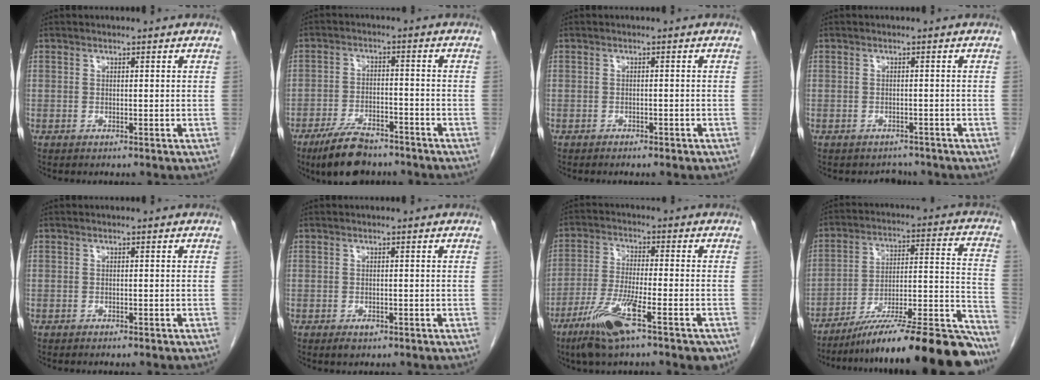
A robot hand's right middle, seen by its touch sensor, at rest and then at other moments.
{"total": 8.8, "force": [-7.0, 2.9, 4.5], "torque": [-0.082, -0.012, -0.122]}
{"total": 2.1, "force": [-1.6, 0.7, 1.1], "torque": [-0.018, -0.002, -0.014]}
{"total": 2.3, "force": [-2.0, 1.0, -0.2], "torque": [-0.004, -0.001, -0.029]}
{"total": 1.0, "force": [-0.8, 0.2, 0.6], "torque": [-0.012, -0.002, -0.007]}
{"total": 1.2, "force": [-0.7, 0.6, 0.8], "torque": [-0.012, 0.000, -0.006]}
{"total": 12.1, "force": [-7.0, 1.5, 9.8], "torque": [-0.182, -0.022, -0.119]}
{"total": 24.5, "force": [-21.2, 0.2, 12.3], "torque": [-0.121, 0.011, -0.325]}